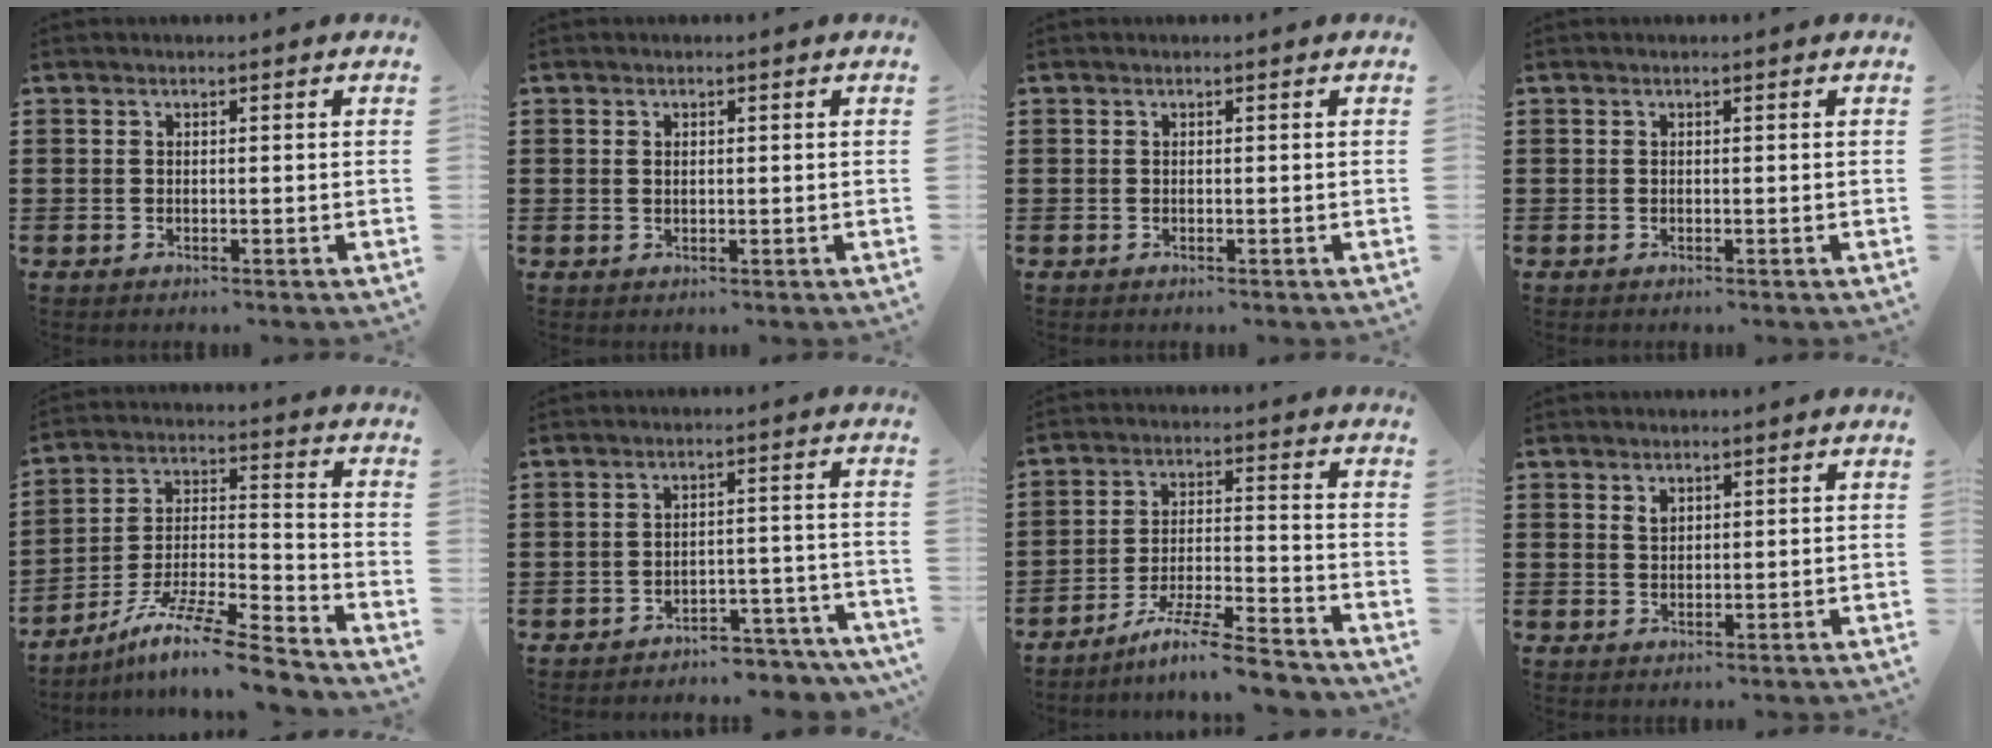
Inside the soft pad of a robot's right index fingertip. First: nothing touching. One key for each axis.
{"total": 0.8, "fx": 0.2, "fy": 0.5, "fz": 0.5, "tx": -0.012, "ty": 0.003, "tz": 0.004}
{"total": 0.0}
{"total": 0.0}
{"total": 11.5, "fx": -9.4, "fy": 1.1, "fz": 6.5, "tx": -0.114, "ty": 0.020, "tz": -0.183}
{"total": 3.6, "fx": -3.5, "fy": 0.4, "fz": 0.6, "tx": -0.013, "ty": 0.008, "tz": -0.074}
{"total": 8.3, "fx": -7.2, "fy": 0.1, "fz": 4.1, "tx": -0.083, "ty": 0.000, "tz": -0.140}
{"total": 1.5, "fx": 1.0, "fy": 0.9, "fz": 0.6, "tx": -0.015, "ty": 0.004, "tz": 0.018}